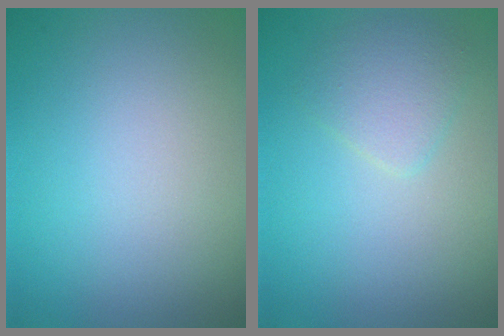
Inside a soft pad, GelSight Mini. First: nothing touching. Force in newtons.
{"total": 2.1, "press": 2.1, "slide": 0.1}